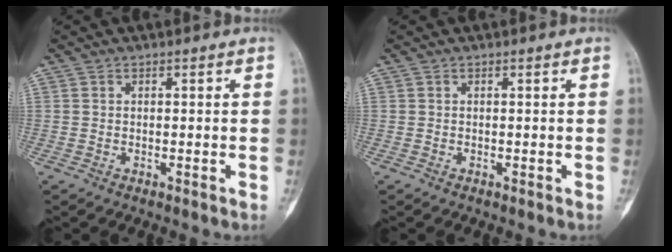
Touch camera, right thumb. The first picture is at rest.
{"total": 0.0}